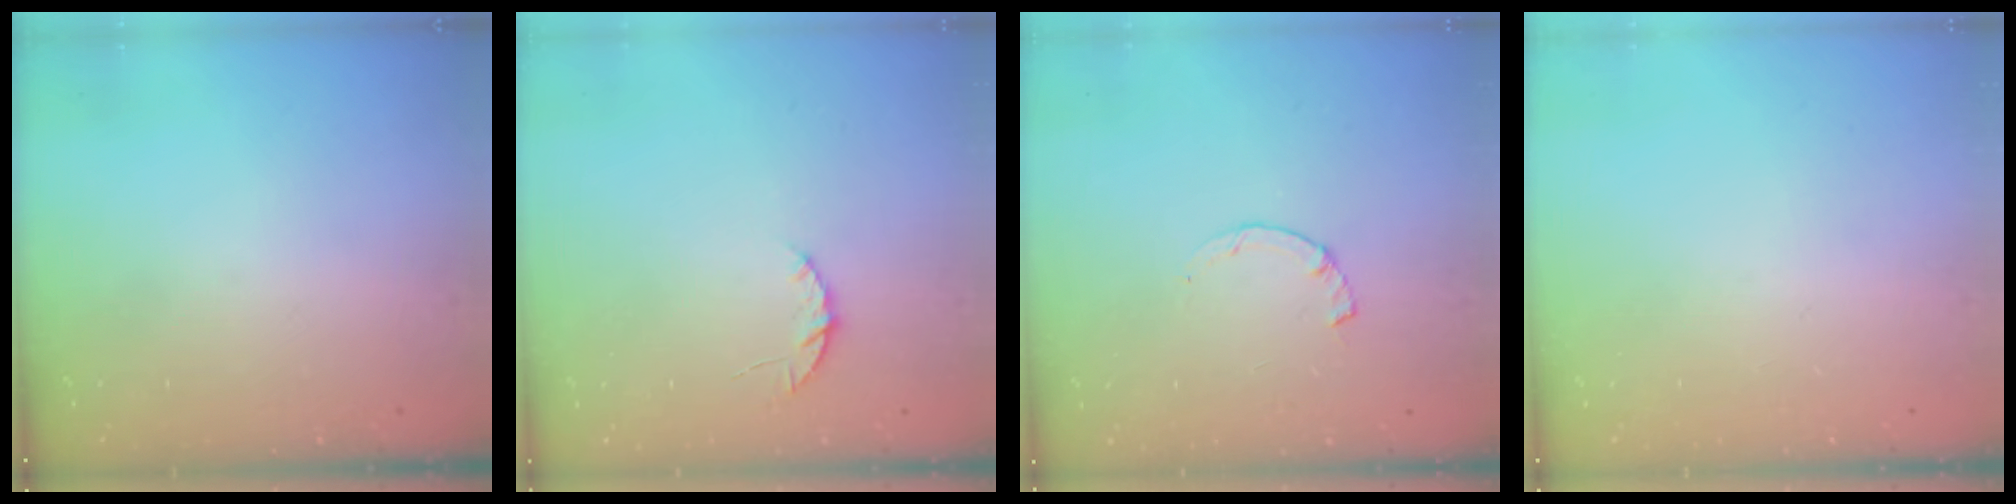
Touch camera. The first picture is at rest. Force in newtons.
{"total": 4.2, "press": 4.2, "slide": 0.5}
{"total": 1.0, "press": 0.9, "slide": 0.2}
{"total": 0.0}